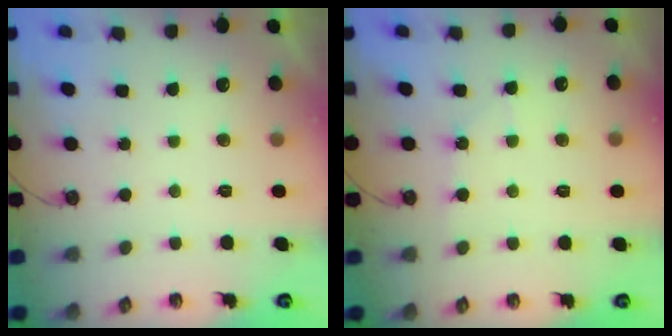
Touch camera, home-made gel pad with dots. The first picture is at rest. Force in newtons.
{"total": 4.2, "press": 4.1, "slide": 0.5}